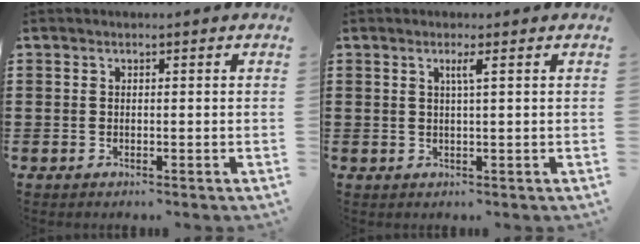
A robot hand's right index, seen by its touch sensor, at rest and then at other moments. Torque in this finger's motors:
{"motor_torque": [0.31, -0.20, 0.03, 0.03]}